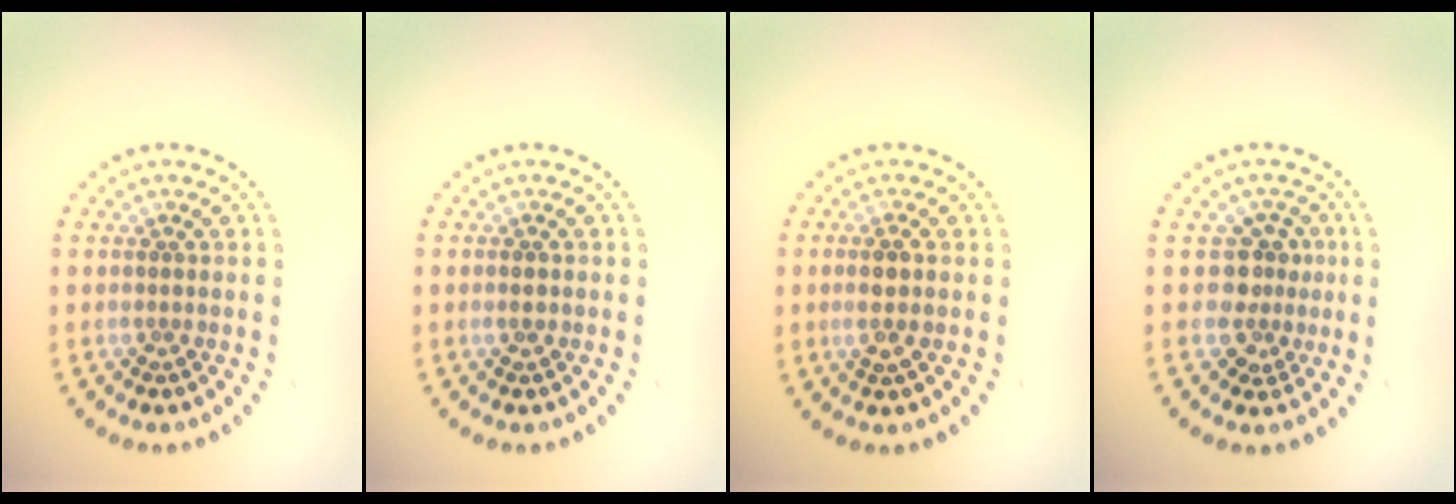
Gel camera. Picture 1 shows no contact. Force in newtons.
{"total": 1.0, "press": 1.0, "slide": 0.1}
{"total": 2.0, "press": 1.8, "slide": 0.8}
{"total": 2.7, "press": 2.1, "slide": 1.6}